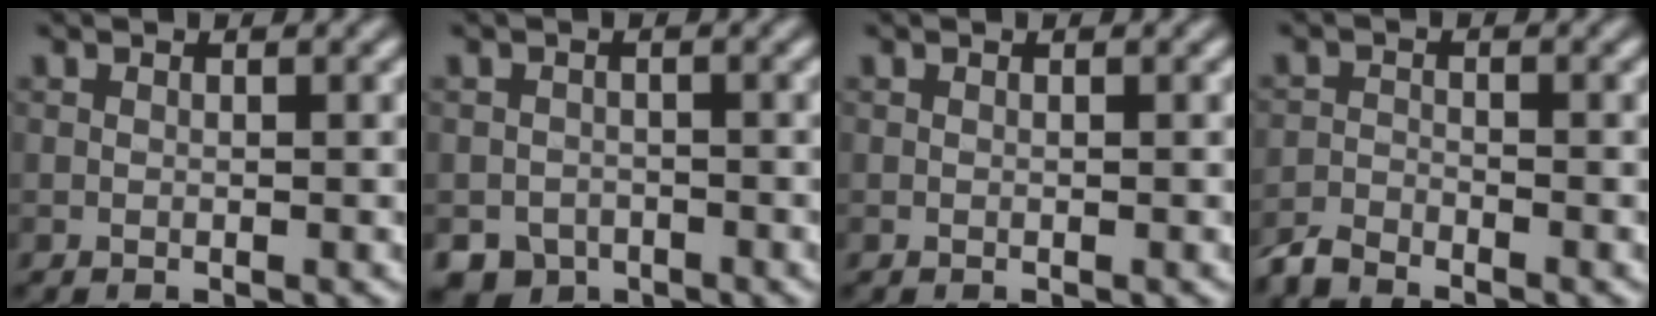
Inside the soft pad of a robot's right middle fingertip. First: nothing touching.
{"total": 3.1, "force": [-2.2, 2.2, 0.4], "torque": [0.004, -0.001, -0.038]}
{"total": 0.0}
{"total": 2.5, "force": [-2.5, 0.3, 0.4], "torque": [-0.012, -0.002, -0.058]}